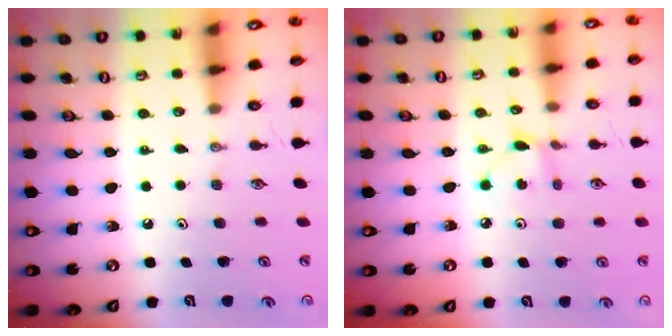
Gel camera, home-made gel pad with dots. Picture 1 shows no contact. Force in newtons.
{"total": 3.6, "press": 3.6, "slide": 0.4}